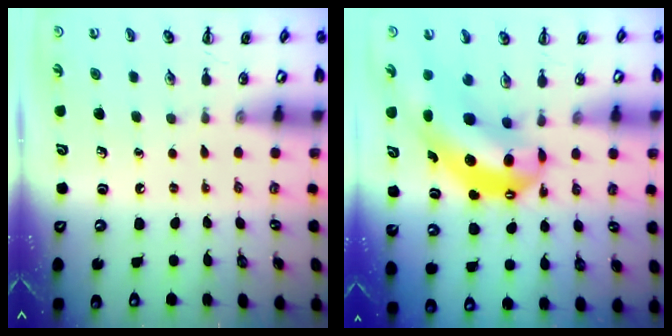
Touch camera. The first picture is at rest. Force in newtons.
{"total": 8.9, "press": 8.6, "slide": 2.4}